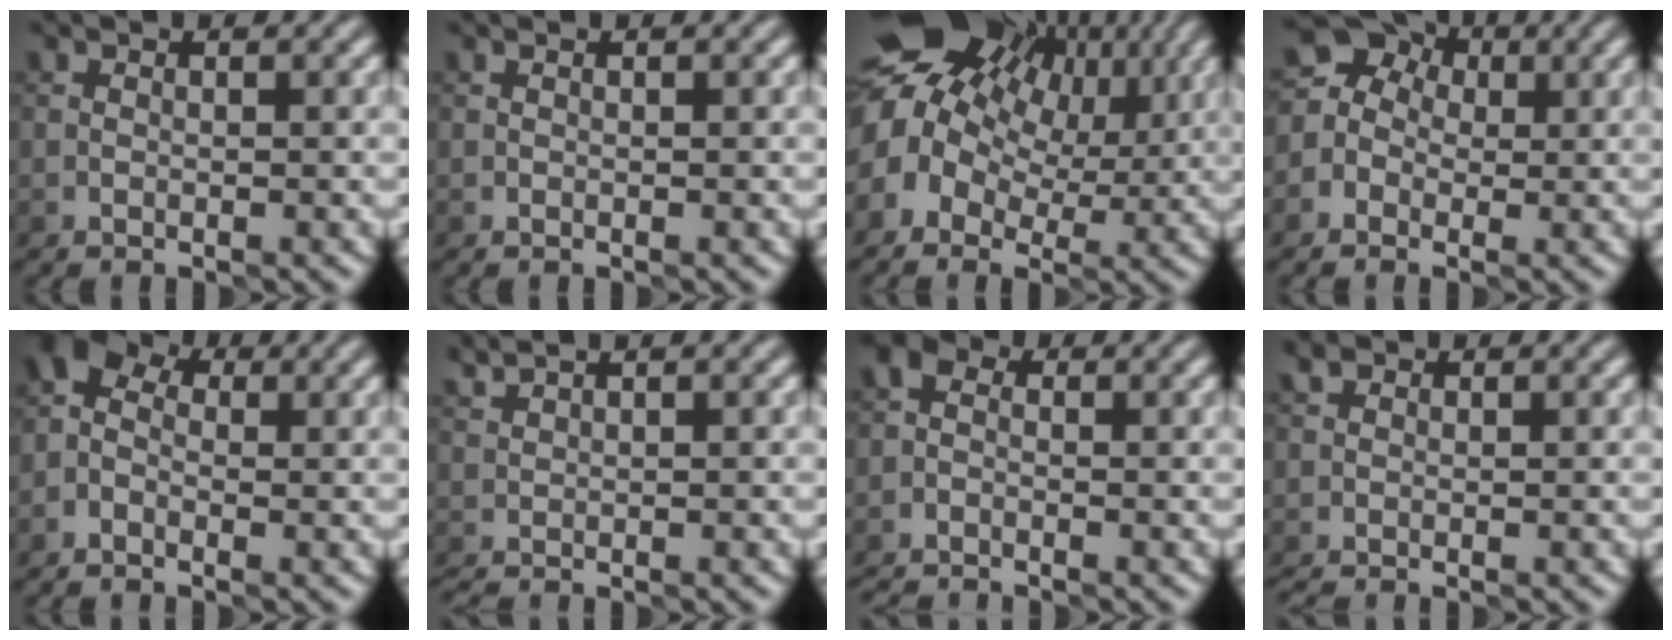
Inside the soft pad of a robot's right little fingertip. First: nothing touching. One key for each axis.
{"total": 0.0}
{"total": 12.7, "fx": 3.6, "fy": 9.1, "fz": 8.2, "tx": -0.140, "ty": 0.019, "tz": 0.061}
{"total": 6.8, "fx": 0.9, "fy": 6.0, "fz": 3.2, "tx": -0.032, "ty": 0.041, "tz": -0.029}
{"total": 3.9, "fx": 0.0, "fy": 3.0, "fz": 2.6, "tx": -0.050, "ty": 0.023, "tz": -0.012}
{"total": 0.6, "fx": 0.3, "fy": 0.0, "fz": 0.5, "tx": 0.004, "ty": 0.003, "tz": 0.008}
{"total": 1.9, "fx": -1.6, "fy": 0.9, "fz": 0.6, "tx": -0.015, "ty": -0.004, "tz": -0.043}
{"total": 0.7, "fx": -0.6, "fy": 0.4, "fz": 0.2, "tx": -0.004, "ty": 0.000, "tz": -0.015}